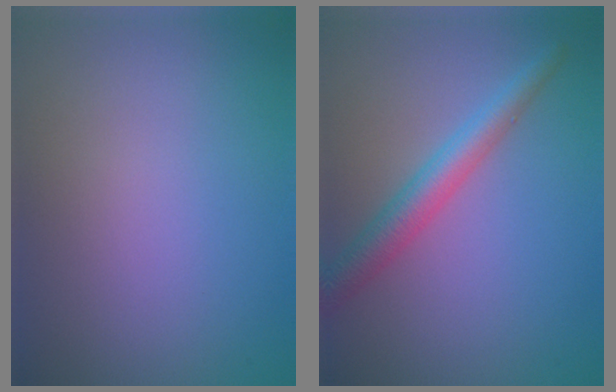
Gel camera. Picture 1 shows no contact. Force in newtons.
{"total": 3.7, "press": 3.7, "slide": 0.1}